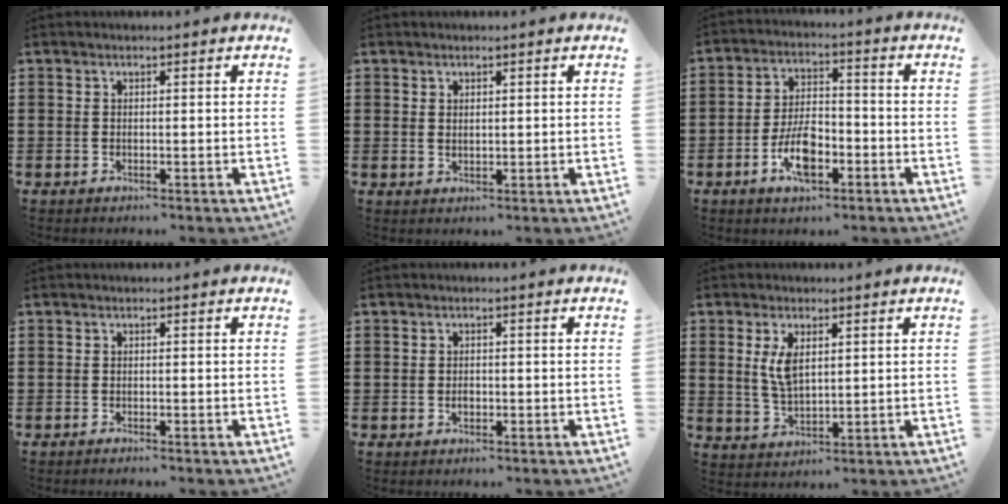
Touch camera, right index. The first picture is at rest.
{"total": 0.9, "force": [0.7, 0.5, 0.4], "torque": [-0.008, 0.003, 0.013]}
{"total": 7.8, "force": [-3.4, 3.5, 6.2], "torque": [-0.134, -0.001, -0.064]}
{"total": 0.6, "force": [-0.5, -0.1, 0.2], "torque": [-0.004, -0.002, -0.011]}
{"total": 1.3, "force": [-0.4, 0.6, 1.1], "torque": [-0.023, -0.003, -0.006]}
{"total": 5.0, "force": [1.5, 2.3, 4.1], "torque": [-0.088, 0.007, 0.026]}